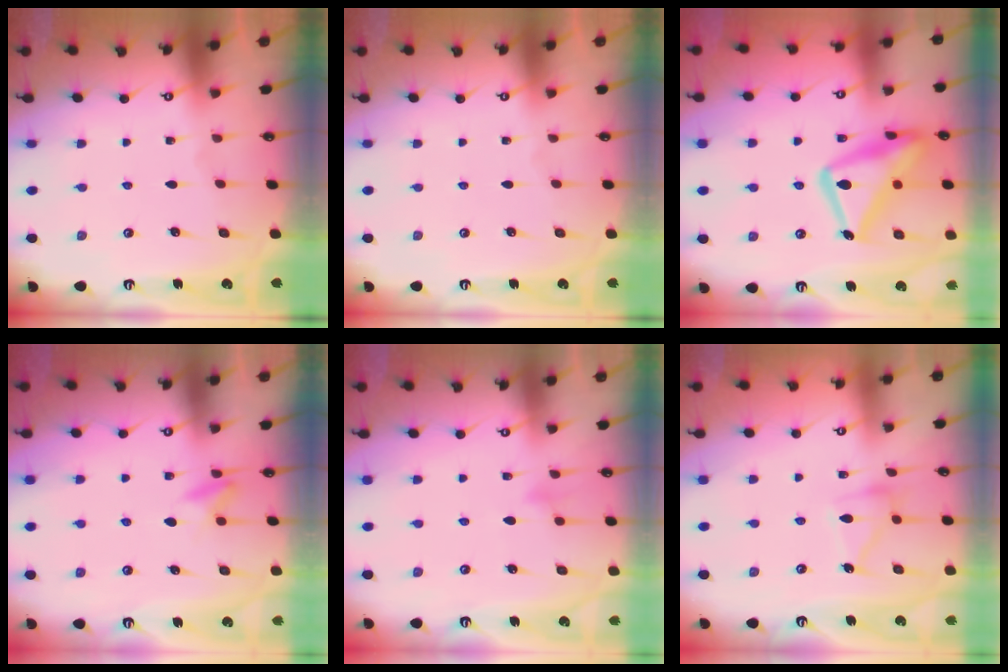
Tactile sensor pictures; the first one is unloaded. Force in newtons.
{"total": 0.0}
{"total": 20.9, "press": 20.8, "slide": 1.7}
{"total": 7.2, "press": 6.9, "slide": 2.0}
{"total": 6.5, "press": 6.5, "slide": 0.6}
{"total": 12.3, "press": 12.3, "slide": 0.7}